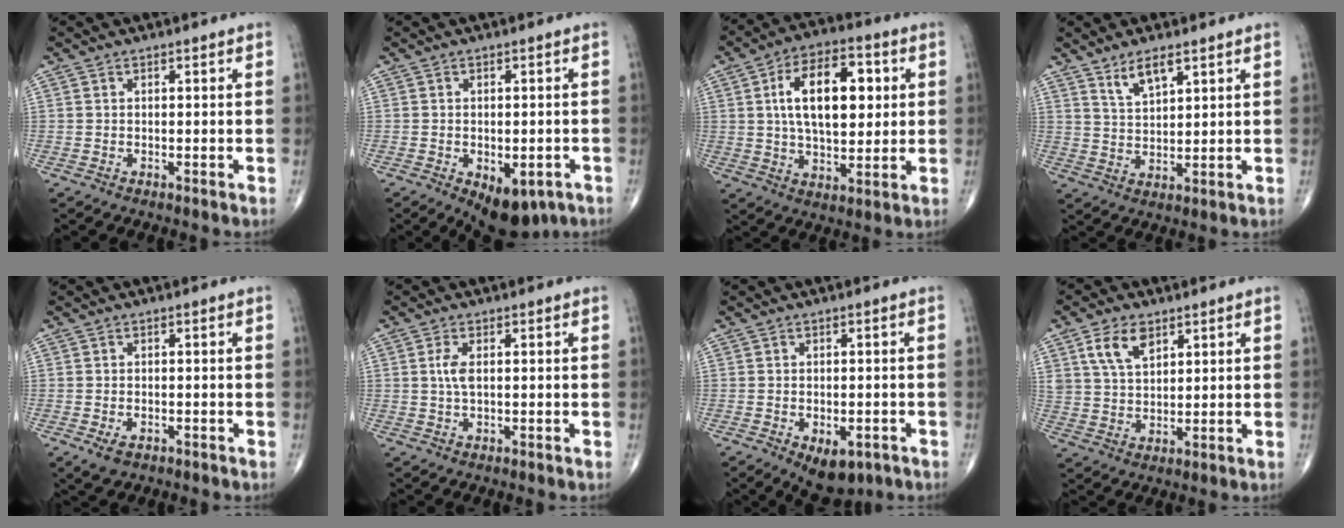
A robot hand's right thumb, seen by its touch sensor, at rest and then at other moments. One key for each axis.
{"total": 9.2, "fx": -4.4, "fy": 4.9, "fz": 6.4, "tx": -0.069, "ty": 0.007, "tz": -0.052}
{"total": 16.3, "fx": 3.3, "fy": 8.6, "fz": 13.4, "tx": -0.193, "ty": 0.002, "tz": 0.053}
{"total": 5.3, "fx": 3.6, "fy": 1.7, "fz": 3.5, "tx": -0.059, "ty": -0.024, "tz": 0.071}
{"total": 1.2, "fx": -0.7, "fy": 0.9, "fz": 0.5, "tx": -0.007, "ty": 0.005, "tz": -0.010}
{"total": 2.9, "fx": 0.5, "fy": 1.2, "fz": 2.6, "tx": -0.061, "ty": 0.001, "tz": 0.009}
{"total": 7.3, "fx": -3.4, "fy": 4.0, "fz": 5.1, "tx": -0.057, "ty": 0.007, "tz": -0.038}
{"total": 7.4, "fx": 3.8, "fy": 4.3, "fz": 4.7, "tx": -0.075, "ty": -0.016, "tz": 0.076}